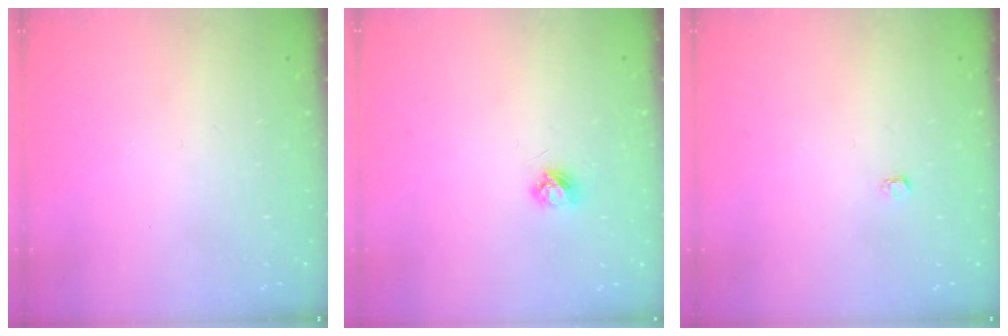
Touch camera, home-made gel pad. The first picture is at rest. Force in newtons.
{"total": 3.6, "press": 3.5, "slide": 0.4}
{"total": 2.6, "press": 2.6, "slide": 0.4}